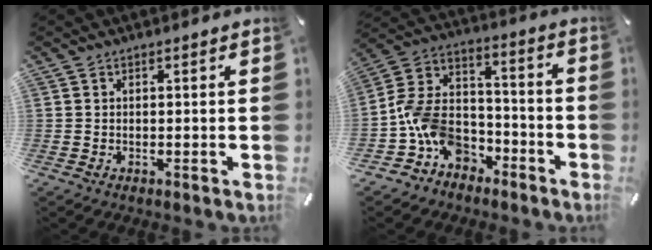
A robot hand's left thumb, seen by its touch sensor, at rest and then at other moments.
{"total": 12.8, "force": [-5.6, 10.0, 5.6], "torque": [-0.143, 0.022, -0.103]}